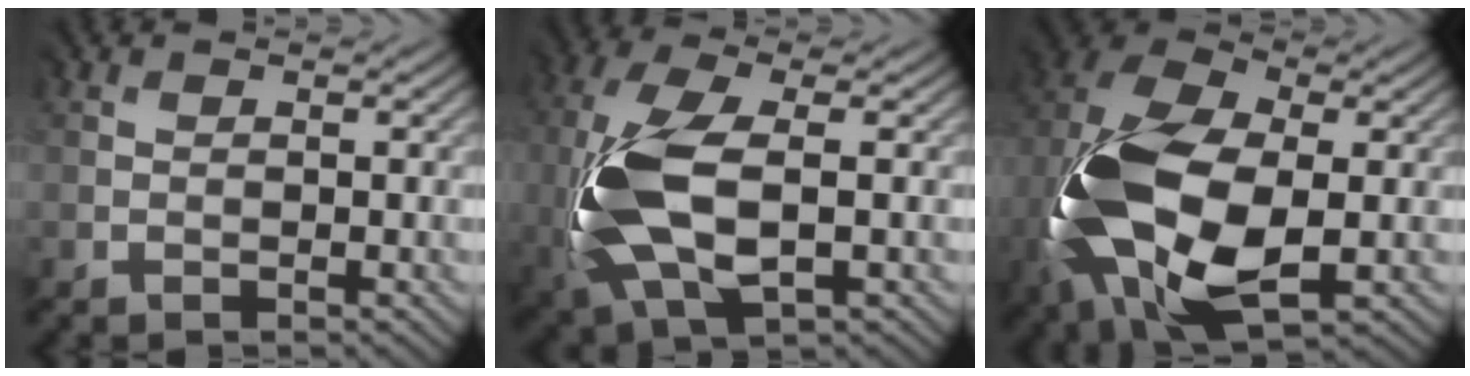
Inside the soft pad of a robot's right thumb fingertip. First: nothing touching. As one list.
[{"total": 11.1, "force": [-1.4, 5.4, 9.6], "torque": [-0.246, 0.009, -0.028]}, {"total": 15.8, "force": [-2.6, 9.7, 12.1], "torque": [-0.295, -0.012, -0.047]}]